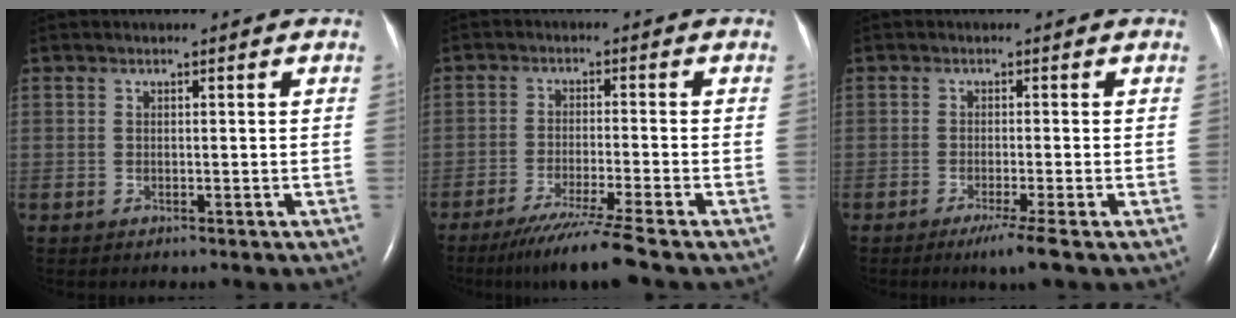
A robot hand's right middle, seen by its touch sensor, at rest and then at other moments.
{"total": 8.5, "force": [-6.5, -1.8, 5.2], "torque": [-0.083, -0.031, -0.111]}
{"total": 3.8, "force": [-2.3, -0.8, 2.8], "torque": [-0.049, -0.014, -0.042]}